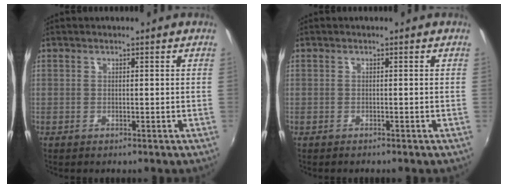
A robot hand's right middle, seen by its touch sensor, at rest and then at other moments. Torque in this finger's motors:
{"motor_torque": [-0.45, 0.11, 0.00, 0.00]}